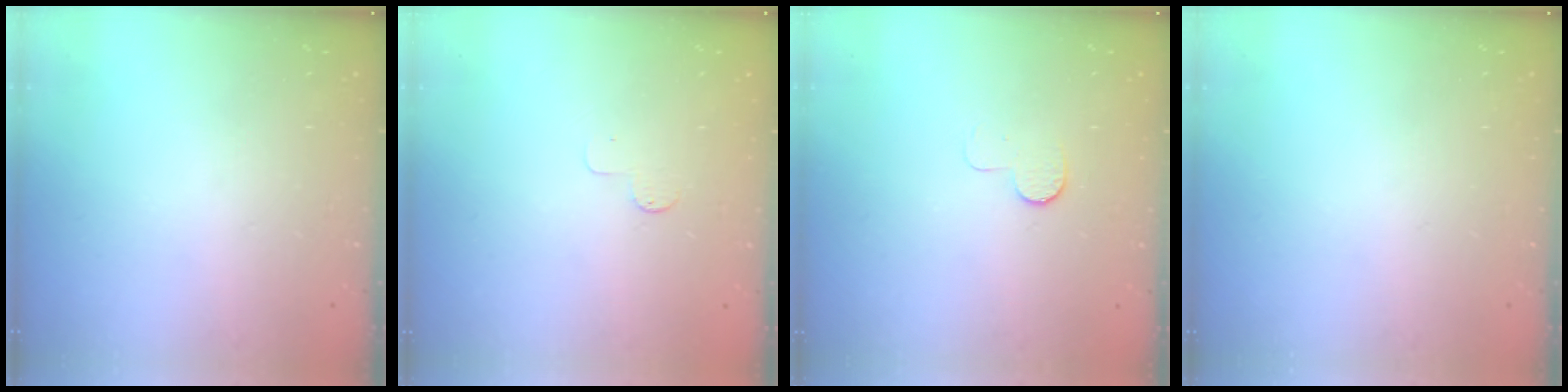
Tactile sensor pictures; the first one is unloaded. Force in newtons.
{"total": 2.6, "press": 2.6, "slide": 0.3}
{"total": 5.7, "press": 5.6, "slide": 0.6}
{"total": 0.0}